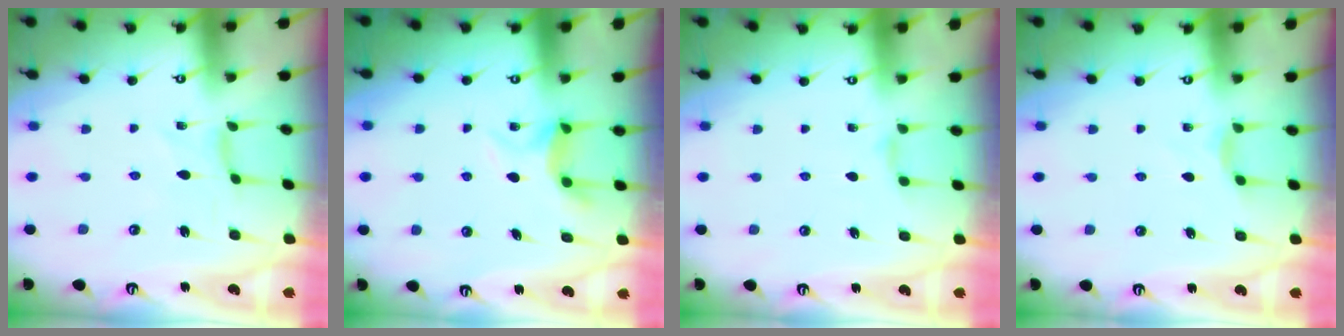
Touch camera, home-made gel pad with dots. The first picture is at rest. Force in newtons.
{"total": 5.8, "press": 5.7, "slide": 0.6}
{"total": 4.5, "press": 4.5, "slide": 0.4}
{"total": 3.0, "press": 3.0, "slide": 0.5}